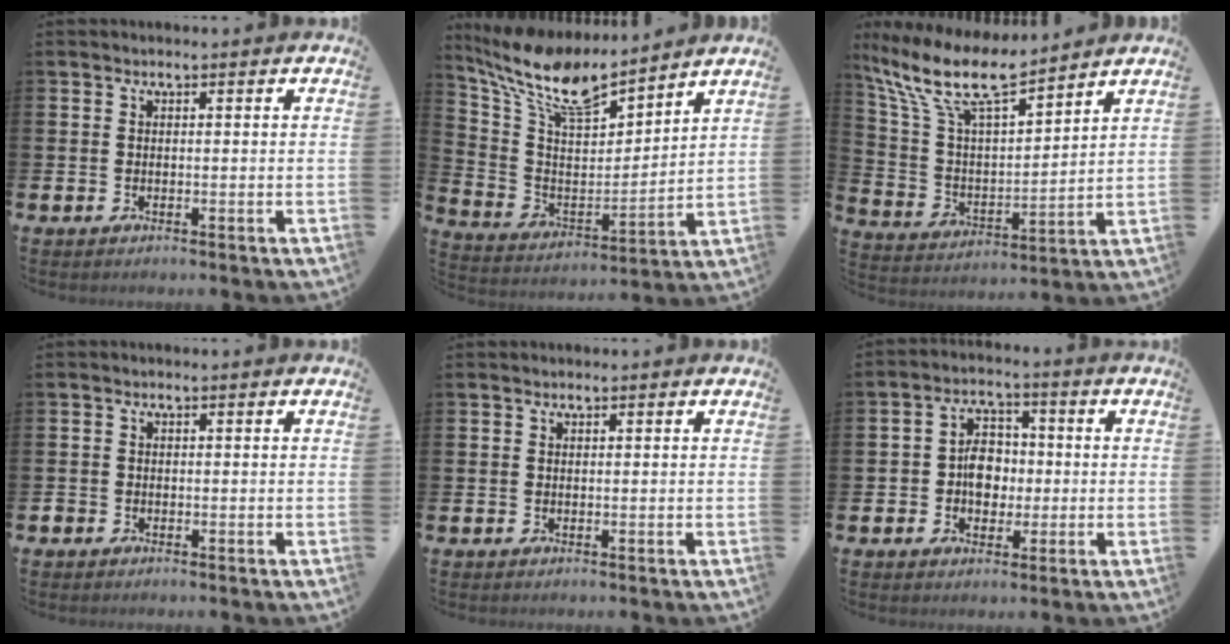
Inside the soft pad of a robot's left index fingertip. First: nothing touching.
{"total": 11.8, "force": [9.9, 3.4, 5.5], "torque": [-0.147, -0.058, 0.173]}
{"total": 11.3, "force": [9.5, 2.5, 5.5], "torque": [-0.146, -0.061, 0.166]}
{"total": 0.9, "force": [-0.7, 0.6, 0.1], "torque": [-0.002, 0.002, -0.016]}
{"total": 0.0}
{"total": 5.1, "force": [-0.3, 4.0, 3.3], "torque": [-0.056, 0.008, -0.013]}